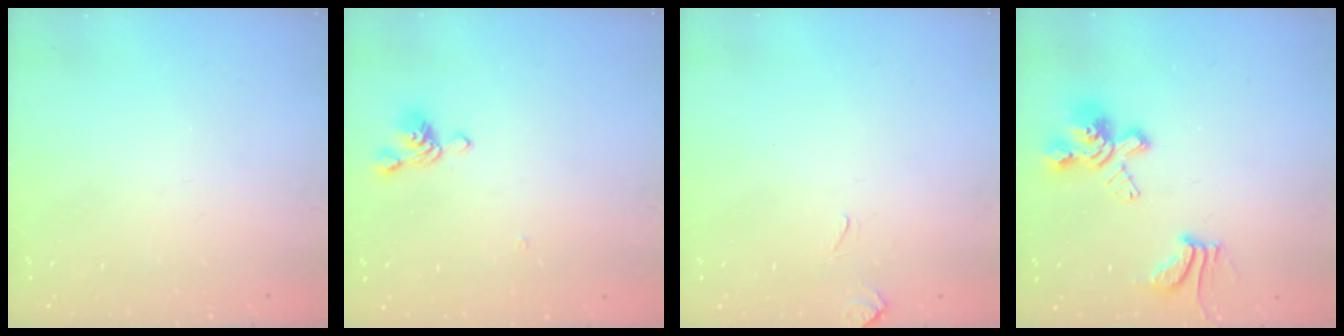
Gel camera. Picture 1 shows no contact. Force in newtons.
{"total": 5.3, "press": 5.2, "slide": 0.9}
{"total": 1.1, "press": 1.0, "slide": 0.4}
{"total": 6.2, "press": 5.8, "slide": 2.2}